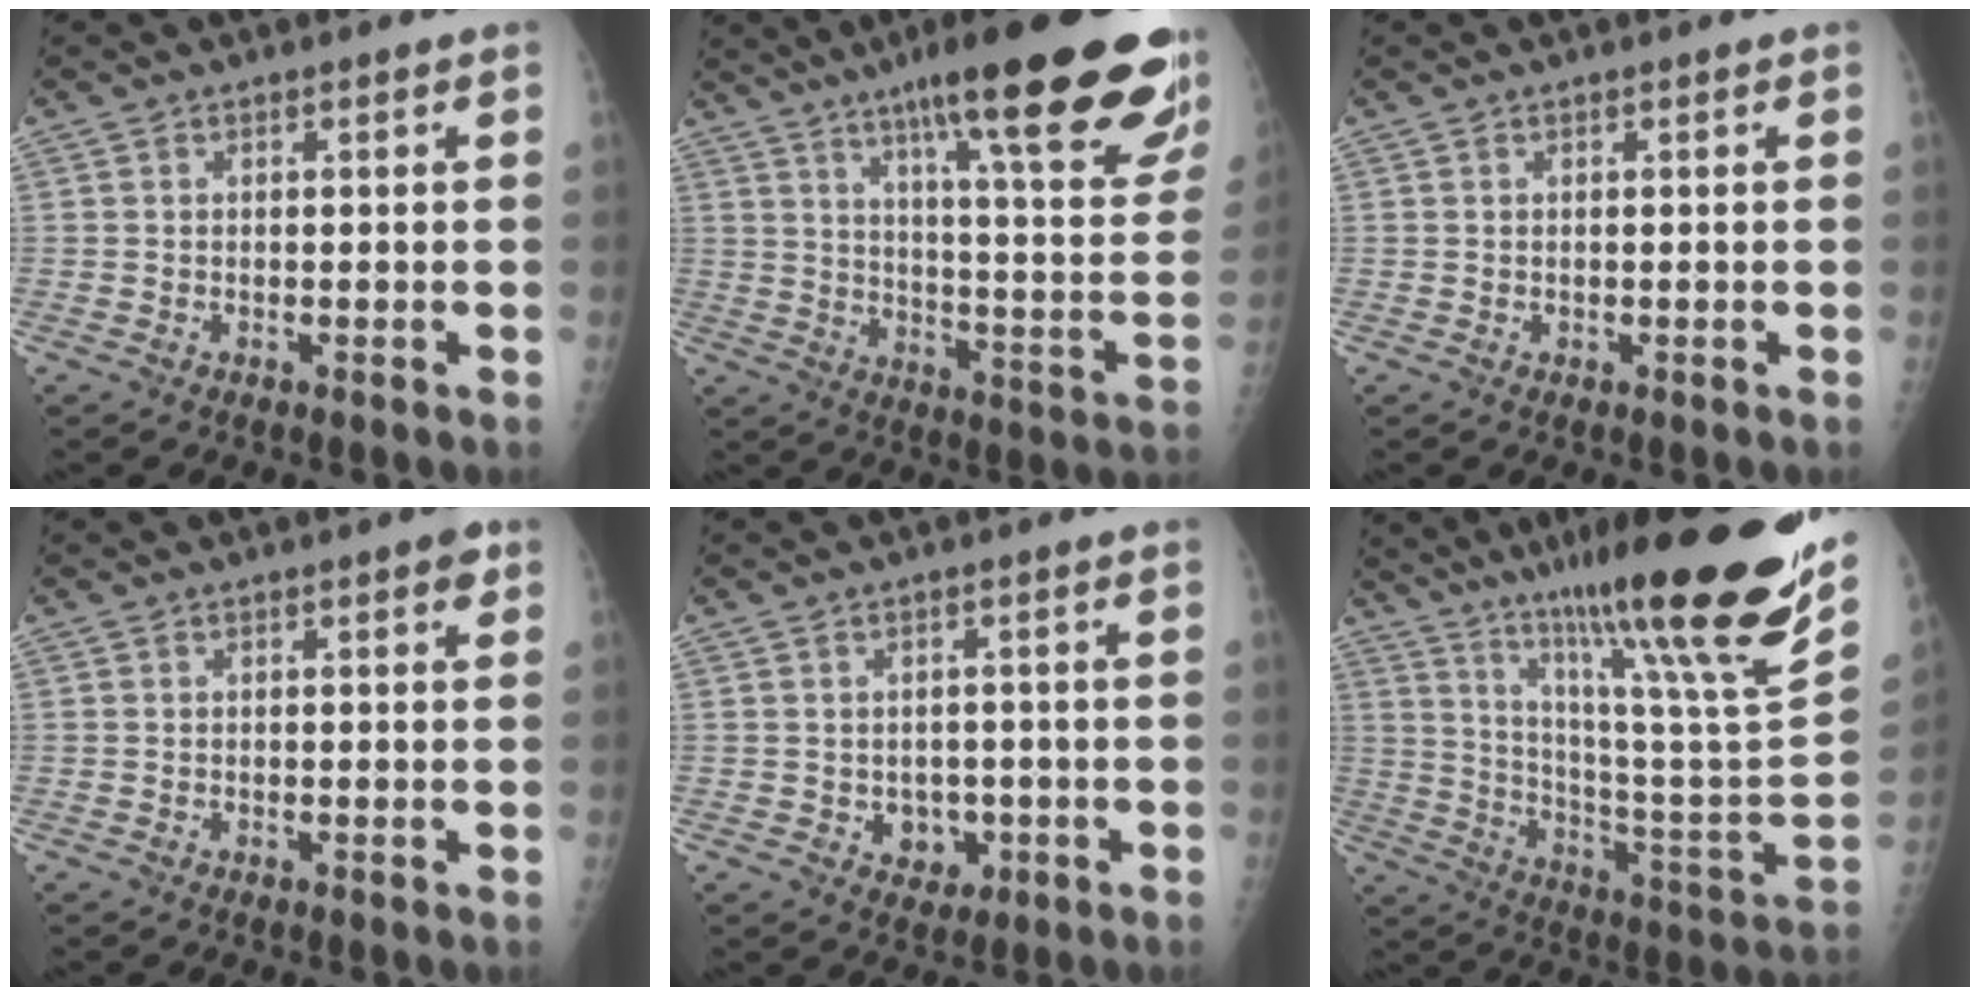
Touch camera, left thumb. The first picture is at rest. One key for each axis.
{"total": 30.5, "fx": 19.9, "fy": 5.1, "fz": 22.6, "tx": -0.269, "ty": -0.065, "tz": 0.276}
{"total": 0.0}
{"total": 1.8, "fx": 0.9, "fy": 0.6, "fz": 1.4, "tx": -0.015, "ty": 0.000, "tz": 0.008}
{"total": 4.3, "fx": -0.9, "fy": 3.6, "fz": 2.0, "tx": -0.006, "ty": 0.004, "tz": -0.004}
{"total": 32.8, "fx": 22.2, "fy": 2.9, "fz": 24.0, "tx": -0.343, "ty": -0.097, "tz": 0.344}